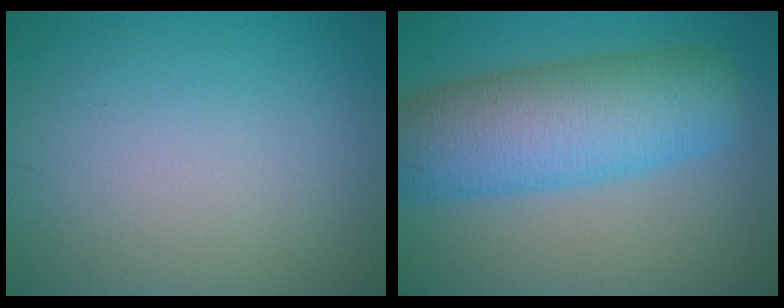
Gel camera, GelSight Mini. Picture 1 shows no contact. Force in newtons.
{"total": 9.7, "press": 9.7, "slide": 0.2}